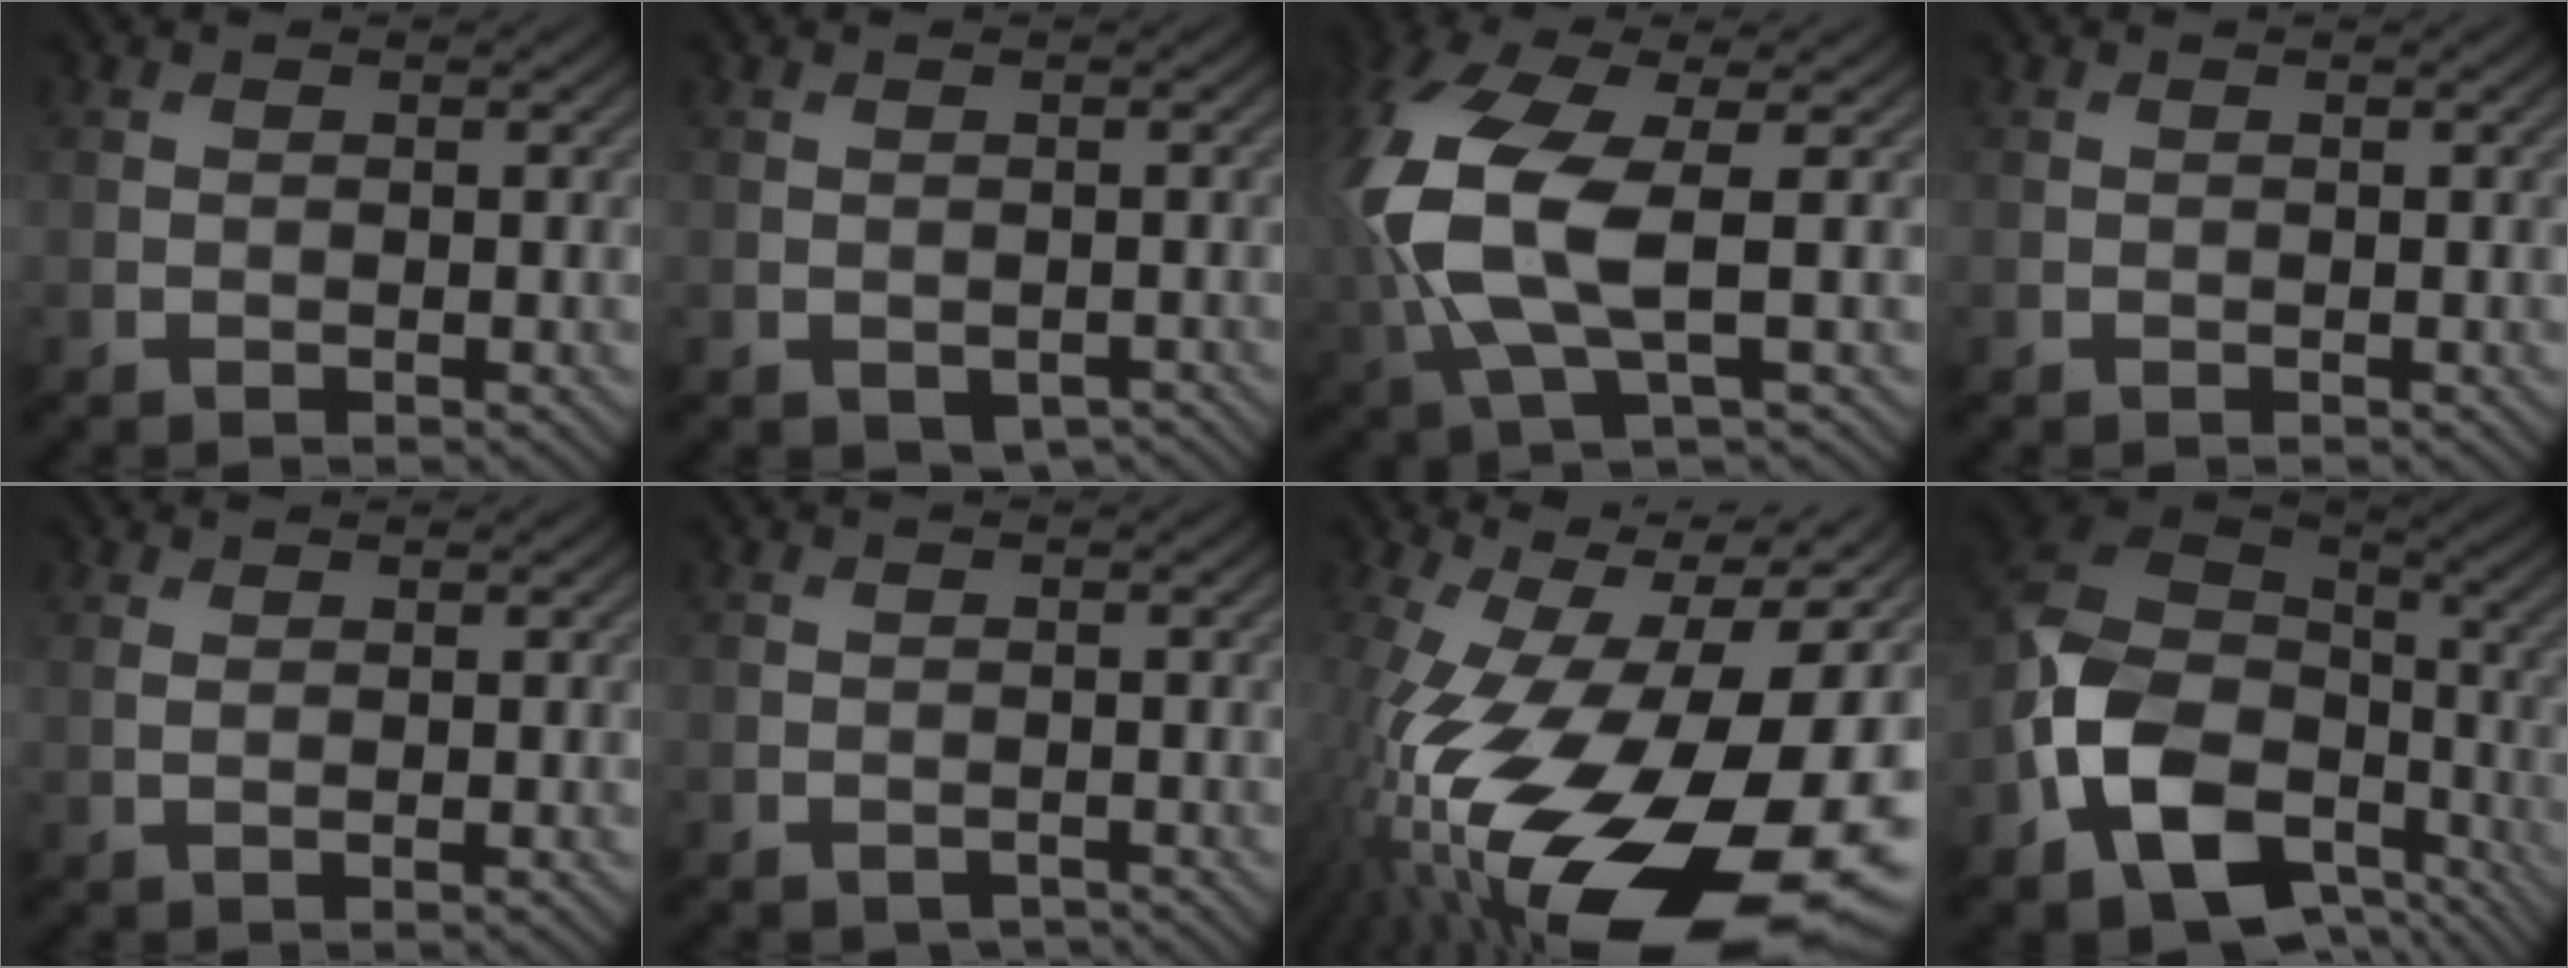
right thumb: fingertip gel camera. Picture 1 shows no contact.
{"total": 1.9, "force": [-1.1, 1.2, 1.1], "torque": [-0.019, -0.013, -0.007]}
{"total": 12.7, "force": [0.2, 6.0, 11.2], "torque": [-0.289, -0.004, 0.008]}
{"total": 0.0}
{"total": 1.1, "force": [0.7, 0.1, 0.8], "torque": [-0.022, 0.003, 0.013]}
{"total": 0.7, "force": [-0.5, 0.4, 0.2], "torque": [-0.004, -0.006, -0.008]}
{"total": 22.1, "force": [-6.3, 10.8, 18.3], "torque": [-0.350, -0.053, -0.103]}
{"total": 15.3, "force": [-6.7, 10.4, 9.0], "torque": [-0.219, -0.038, -0.128]}